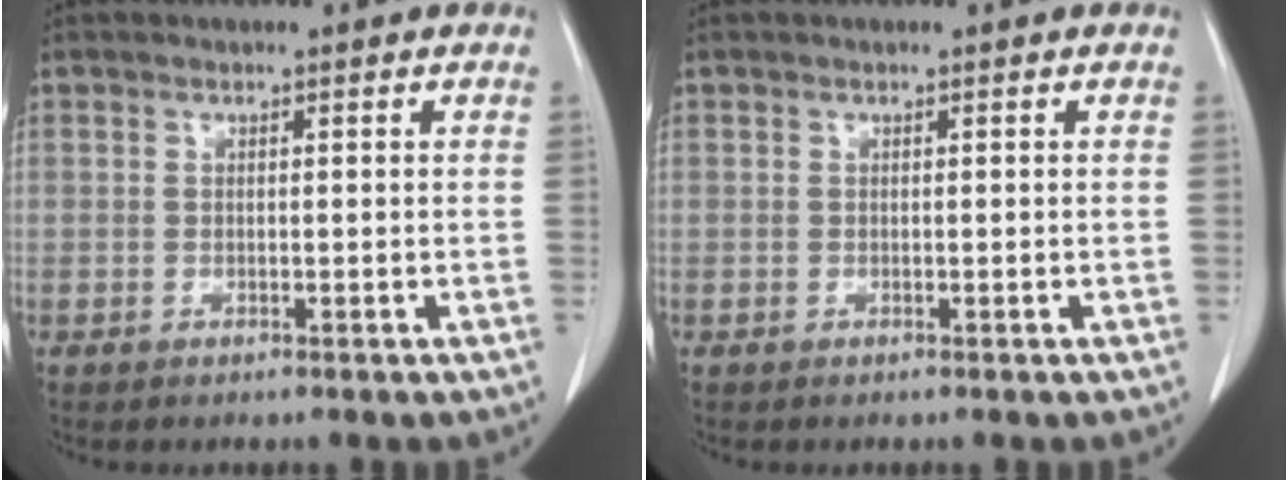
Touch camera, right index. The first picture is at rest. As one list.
[{"total": 0.0}]